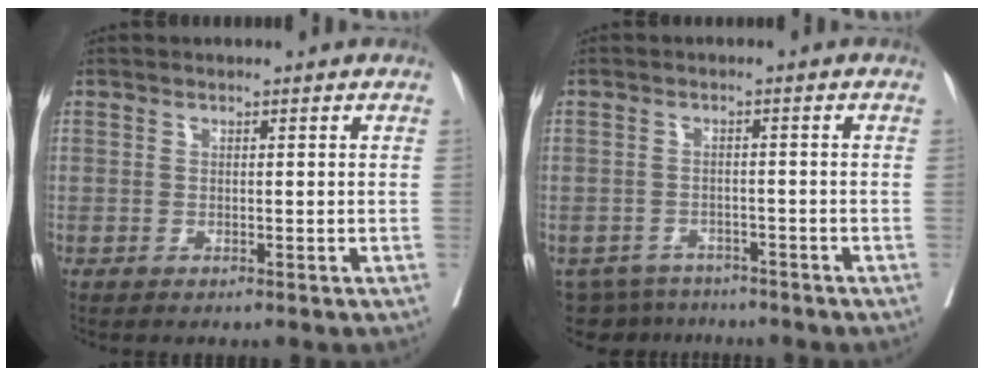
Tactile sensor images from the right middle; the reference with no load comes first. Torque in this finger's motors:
{"motor_torque": [0.02, -0.26, -0.02, 0.00]}